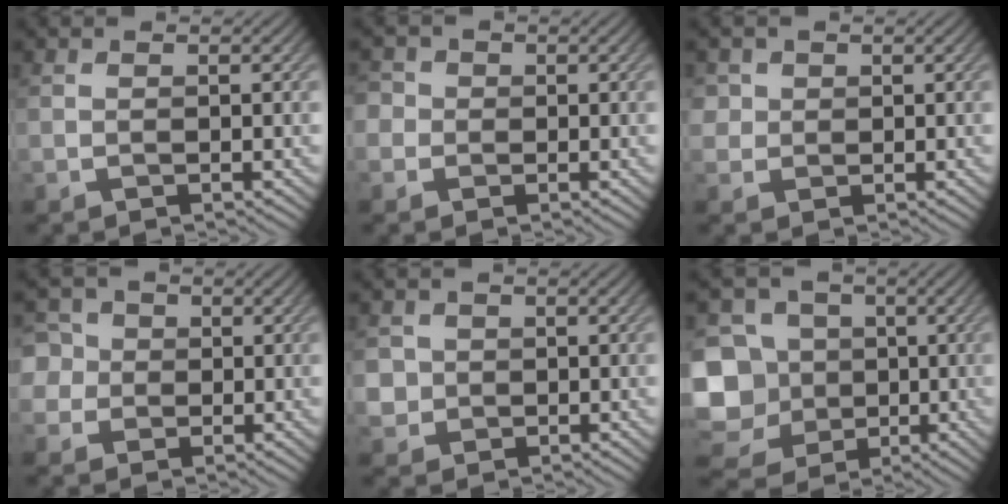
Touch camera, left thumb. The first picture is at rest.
{"total": 3.0, "force": [0.3, 3.0, 0.7], "torque": [-0.012, 0.008, -0.022]}
{"total": 2.3, "force": [0.7, 2.1, 0.5], "torque": [-0.014, -0.002, 0.015]}
{"total": 5.6, "force": [0.9, 5.2, 2.1], "torque": [-0.064, 0.021, -0.006]}
{"total": 2.3, "force": [0.1, 2.3, 0.4], "torque": [-0.009, -0.003, 0.001]}
{"total": 14.4, "force": [-0.5, 13.3, 5.3], "torque": [-0.217, 0.002, -0.025]}